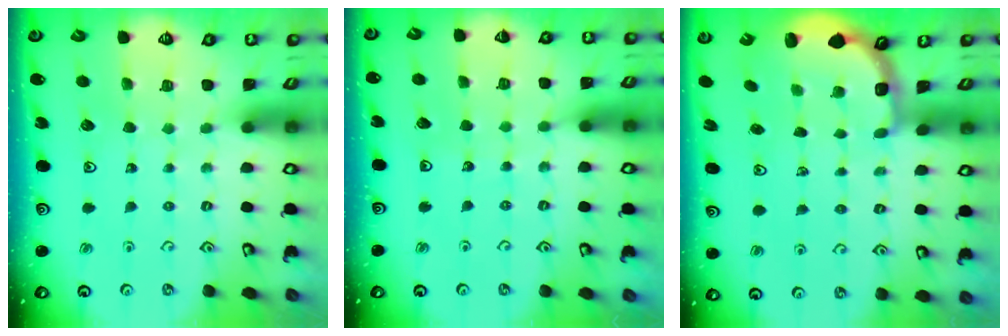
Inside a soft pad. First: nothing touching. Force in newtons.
{"total": 2.8, "press": 2.8, "slide": 0.3}
{"total": 2.8, "press": 2.2, "slide": 1.7}